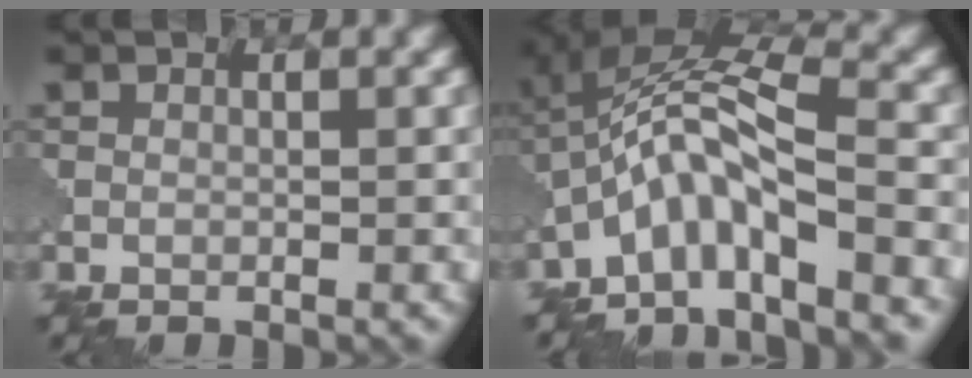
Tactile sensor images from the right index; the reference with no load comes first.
{"total": 7.7, "force": [-3.8, 2.0, 6.4], "torque": [-0.122, 0.016, -0.080]}